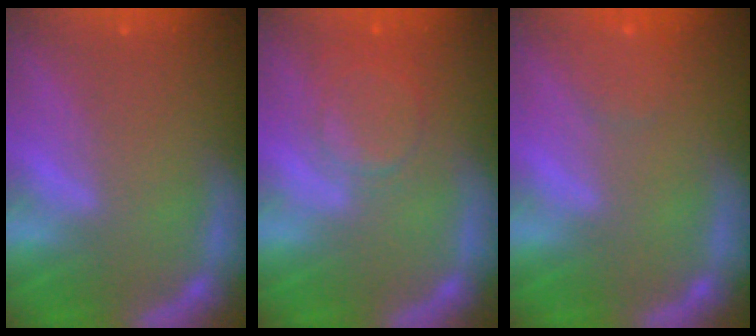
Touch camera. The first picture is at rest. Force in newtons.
{"total": 4.0}
{"total": 1.9}